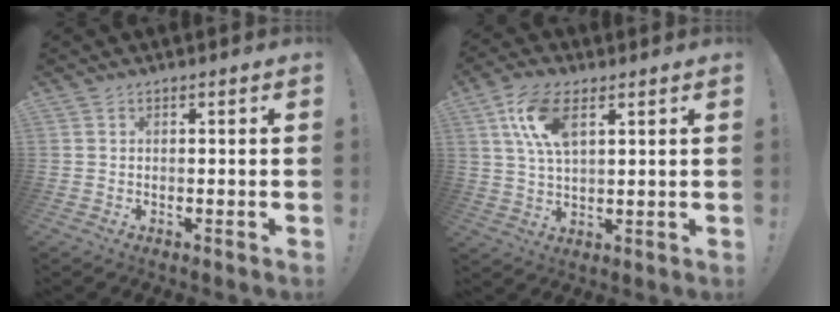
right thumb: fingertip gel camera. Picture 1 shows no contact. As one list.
[{"total": 11.0, "force": [4.7, 5.5, 8.3], "torque": [-0.164, -0.005, 0.085]}]